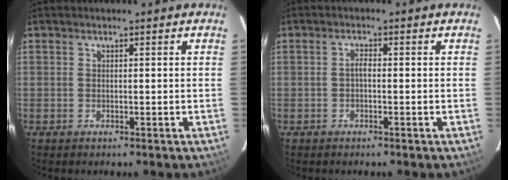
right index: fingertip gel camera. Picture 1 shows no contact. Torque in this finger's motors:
{"motor_torque": [0.24, -0.05, 0.13, 0.04]}